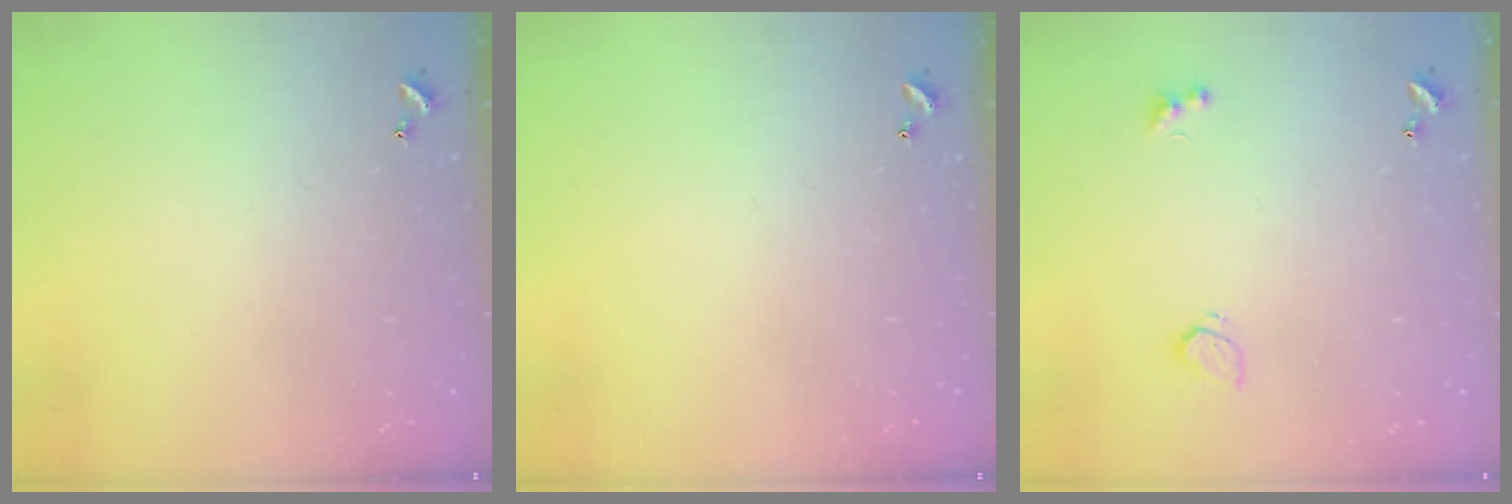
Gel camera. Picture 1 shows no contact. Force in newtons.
{"total": 0.0}
{"total": 2.1, "press": 1.8, "slide": 1.2}